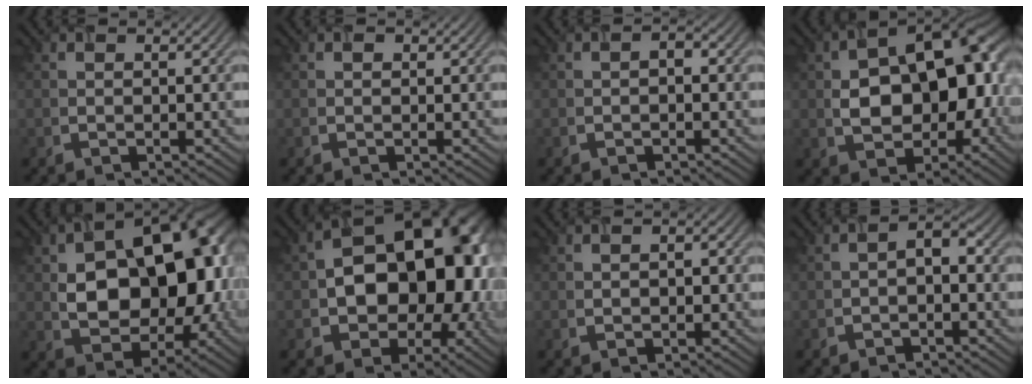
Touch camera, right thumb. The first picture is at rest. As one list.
[{"total": 0.5, "force": [0.1, 0.5, 0.2], "torque": [-0.001, 0.002, 0.005]}, {"total": 1.5, "force": [-0.3, 0.9, 1.1], "torque": [-0.010, 0.004, -0.008]}, {"total": 13.2, "force": [-1.0, 8.7, 9.9], "torque": [-0.135, 0.005, -0.012]}, {"total": 15.7, "force": [-0.1, 10.4, 11.7], "torque": [-0.157, -0.001, 0.009]}, {"total": 16.6, "force": [-0.9, 11.3, 12.1], "torque": [-0.132, 0.001, -0.010]}, {"total": 1.6, "force": [-0.3, 1.1, 1.2], "torque": [-0.013, 0.004, -0.001]}, {"total": 2.5, "force": [-1.1, 1.3, 1.8], "torque": [-0.024, 0.007, -0.025]}]